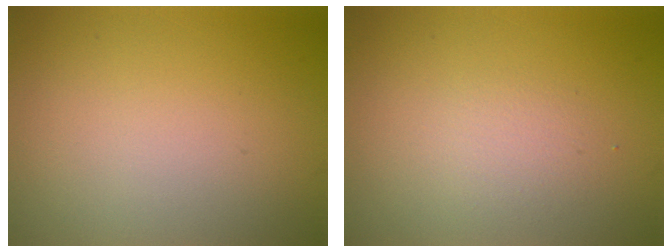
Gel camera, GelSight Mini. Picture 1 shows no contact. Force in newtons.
{"total": 1.4, "press": 1.4, "slide": 0.0}